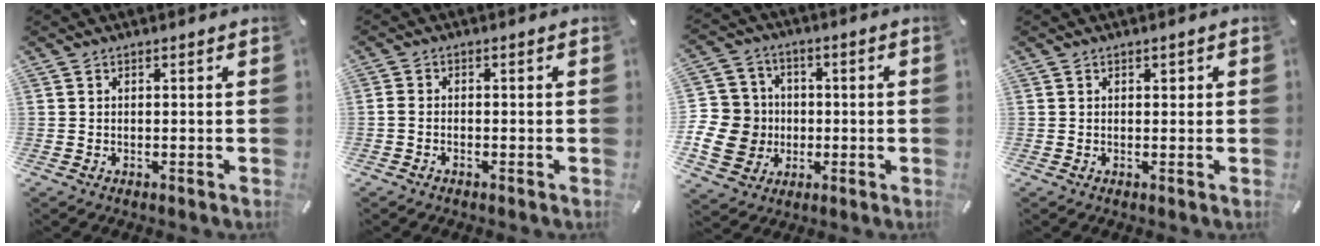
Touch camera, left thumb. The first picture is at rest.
{"total": 1.2, "force": [-0.9, 0.6, 0.6], "torque": [-0.012, 0.004, -0.018]}
{"total": 12.4, "force": [-1.9, 11.6, 3.9], "torque": [-0.099, 0.021, -0.028]}
{"total": 0.8, "force": [0.3, 0.6, 0.4], "torque": [0.001, 0.001, 0.003]}